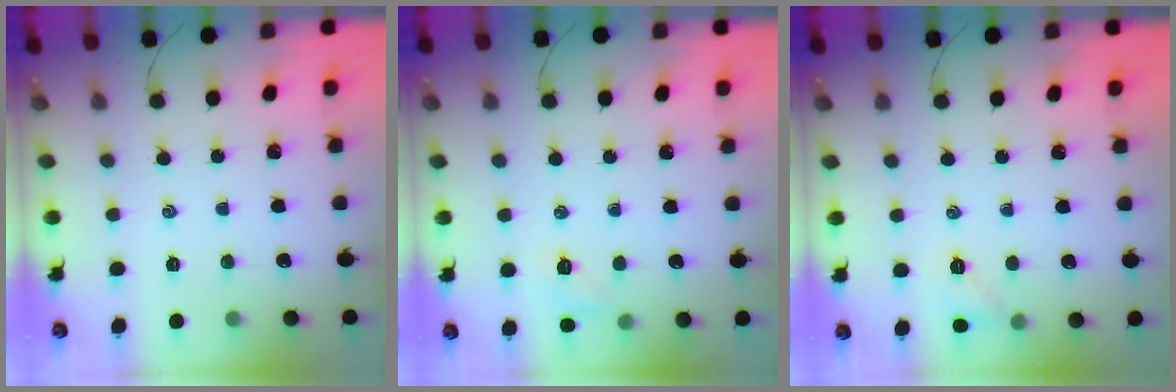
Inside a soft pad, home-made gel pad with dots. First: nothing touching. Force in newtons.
{"total": 5.9, "press": 5.8, "slide": 1.1}
{"total": 5.4, "press": 5.2, "slide": 1.4}